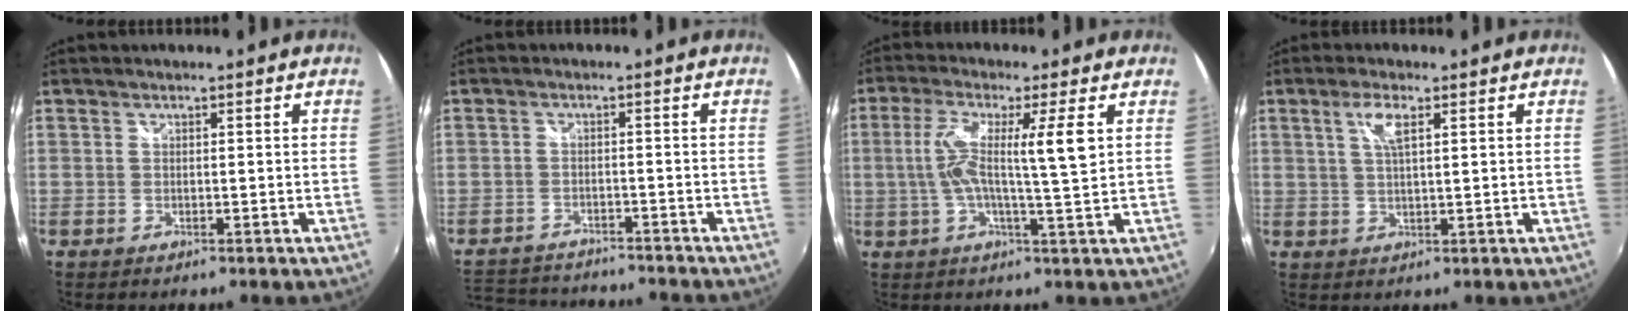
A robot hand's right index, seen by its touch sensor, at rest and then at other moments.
{"total": 10.6, "force": [-9.4, 3.7, 3.0], "torque": [-0.089, 0.013, -0.147]}
{"total": 9.9, "force": [1.2, -0.4, 9.8], "torque": [-0.175, -0.003, 0.019]}
{"total": 4.0, "force": [1.7, 1.0, 3.5], "torque": [-0.068, 0.004, 0.032]}